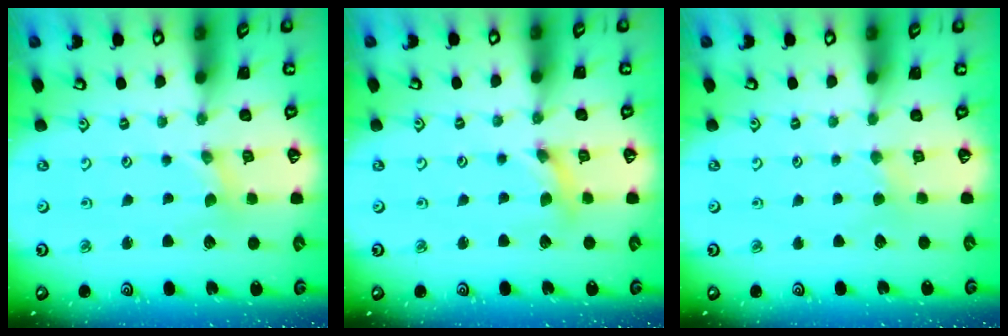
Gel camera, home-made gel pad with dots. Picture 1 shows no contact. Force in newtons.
{"total": 2.7, "press": 2.7, "slide": 0.2}
{"total": 1.8, "press": 1.8, "slide": 0.3}